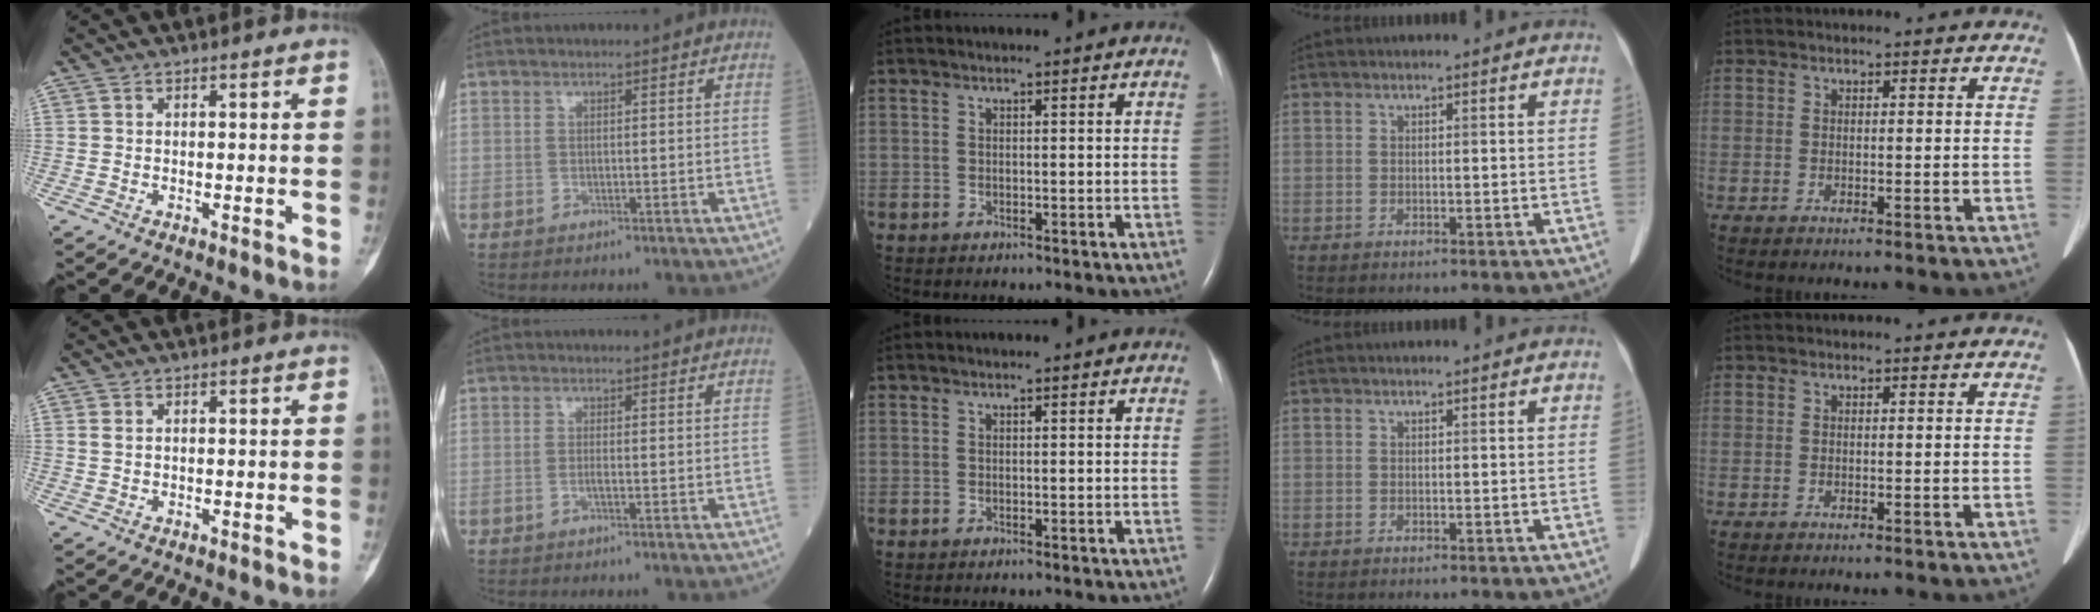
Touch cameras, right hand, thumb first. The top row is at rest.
{"thumb": {"total": 1.0, "force": [0.4, 0.7, 0.6], "torque": [-0.015, 0.003, 0.011]}, "index": {"total": 0.9, "force": [-0.4, 0.0, 0.8], "torque": [-0.017, 0.001, -0.009]}}